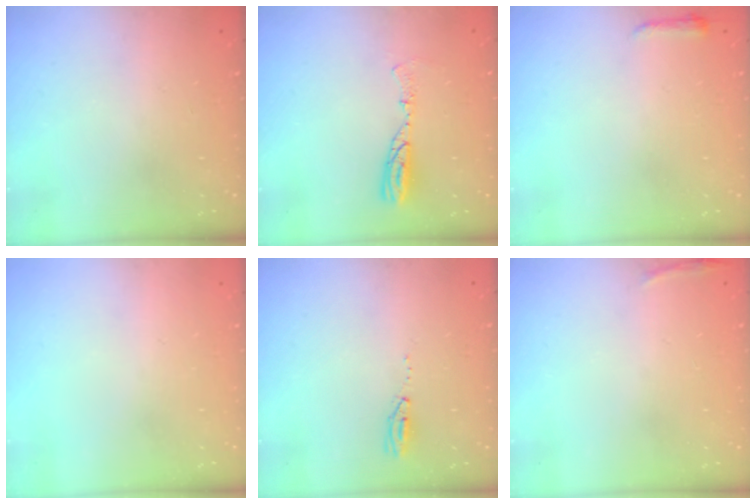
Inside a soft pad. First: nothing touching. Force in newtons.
{"total": 7.4, "press": 7.2, "slide": 1.5}
{"total": 3.0, "press": 2.9, "slide": 0.6}
{"total": 0.0}
{"total": 4.2, "press": 2.6, "slide": 3.3}
{"total": 3.0, "press": 1.9, "slide": 2.3}